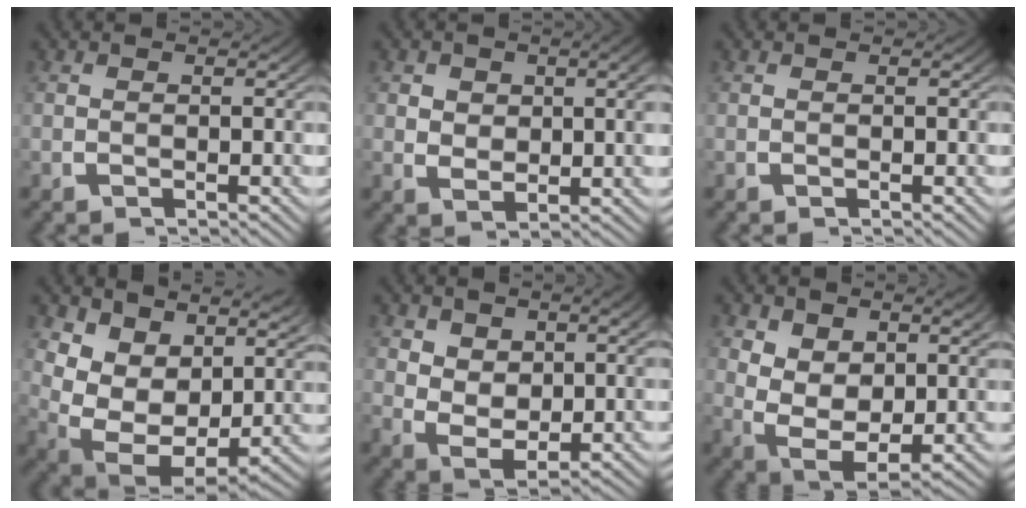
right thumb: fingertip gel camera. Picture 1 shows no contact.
{"total": 3.0, "force": [0.6, 2.0, 2.2], "torque": [-0.041, -0.020, 0.028]}
{"total": 0.0}
{"total": 11.5, "force": [-0.2, 8.5, 7.7], "torque": [-0.180, -0.063, 0.016]}
{"total": 4.9, "force": [0.2, 3.4, 3.5], "torque": [-0.078, -0.035, 0.023]}
{"total": 8.4, "force": [-0.9, 6.0, 5.8], "torque": [-0.142, -0.060, 0.009]}